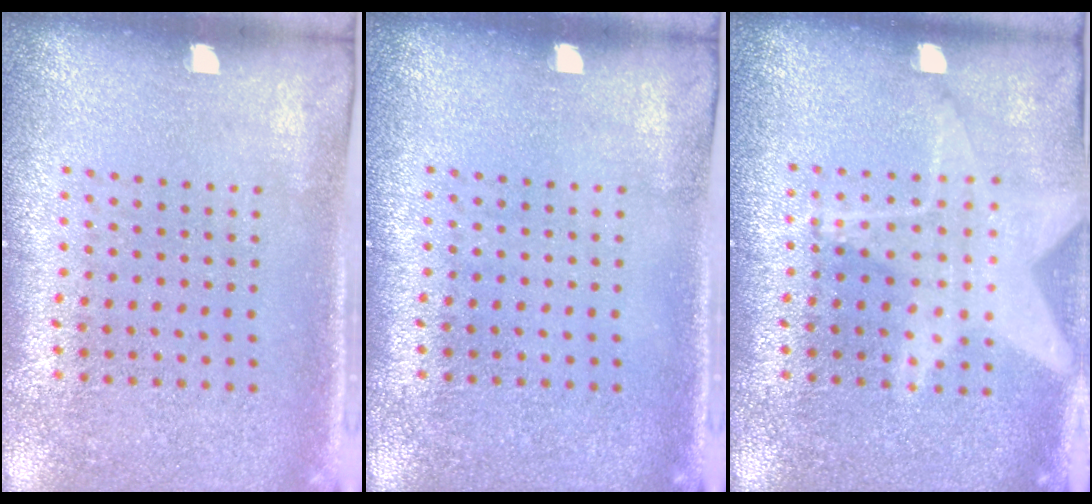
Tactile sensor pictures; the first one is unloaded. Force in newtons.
{"total": 0.0}
{"total": 1.3, "press": 1.3, "slide": 0.3}